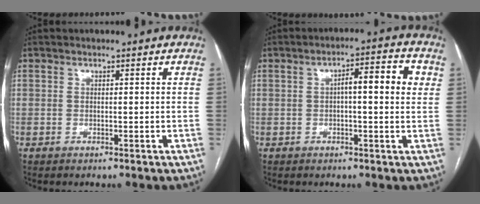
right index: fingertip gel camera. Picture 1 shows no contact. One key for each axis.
{"total": 6.9, "fx": 1.1, "fy": 1.4, "fz": 6.7, "tx": -0.095, "ty": 0.022, "tz": 0.012}